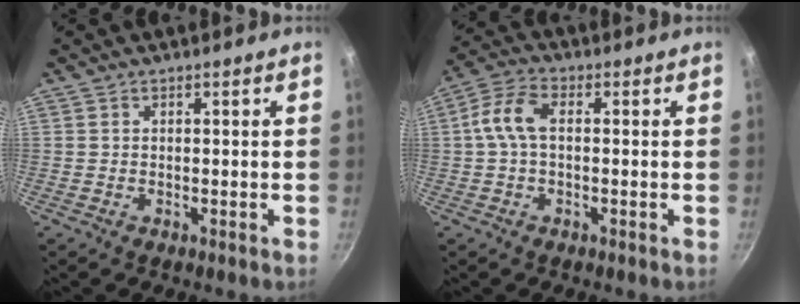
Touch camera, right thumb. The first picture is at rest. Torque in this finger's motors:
{"motor_torque": [1.36, 1.80, 1.11, -0.36, 0.45]}